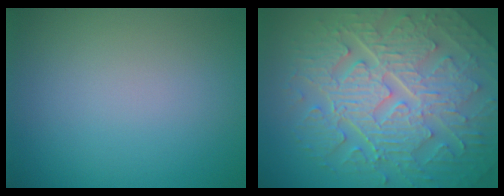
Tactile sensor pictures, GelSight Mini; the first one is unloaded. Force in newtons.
{"total": 10.3, "press": 7.0, "slide": 7.5}